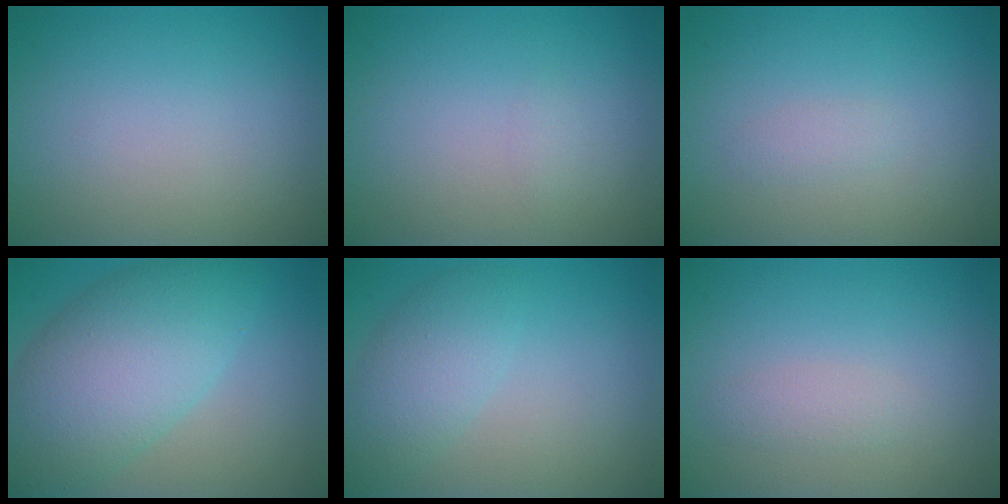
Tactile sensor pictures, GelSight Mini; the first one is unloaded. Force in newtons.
{"total": 0.6, "press": 0.6, "slide": 0.0}
{"total": 0.8, "press": 0.8, "slide": 0.1}
{"total": 9.1, "press": 9.1, "slide": 0.1}
{"total": 3.6, "press": 3.6, "slide": 0.1}
{"total": 1.1, "press": 1.1, "slide": 0.0}